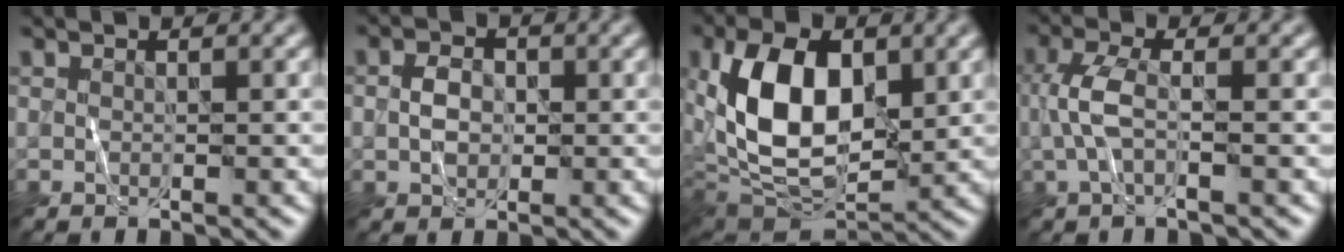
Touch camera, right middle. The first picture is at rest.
{"total": 2.3, "force": [-0.2, 1.8, 1.5], "torque": [-0.027, 0.004, -0.007]}
{"total": 11.3, "force": [1.4, 6.7, 9.0], "torque": [-0.165, -0.001, 0.021]}
{"total": 3.1, "force": [-0.5, 0.9, 2.9], "torque": [-0.068, 0.008, -0.016]}